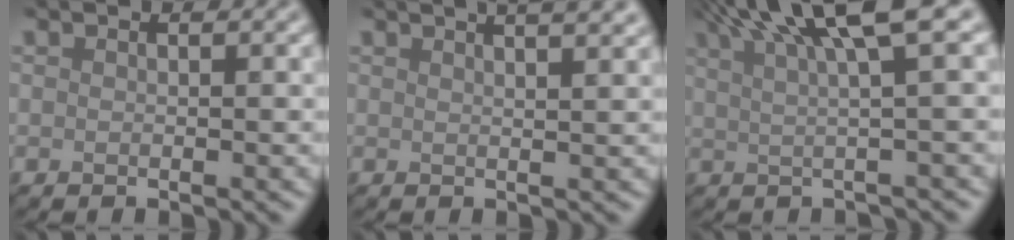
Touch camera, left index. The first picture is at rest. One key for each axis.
{"total": 7.1, "fx": 4.5, "fy": 3.1, "fz": 4.6, "tx": -0.017, "ty": 0.052, "tz": 0.023}
{"total": 7.8, "fx": 4.1, "fy": 1.5, "fz": 6.4, "tx": -0.076, "ty": 0.026, "tz": 0.066}